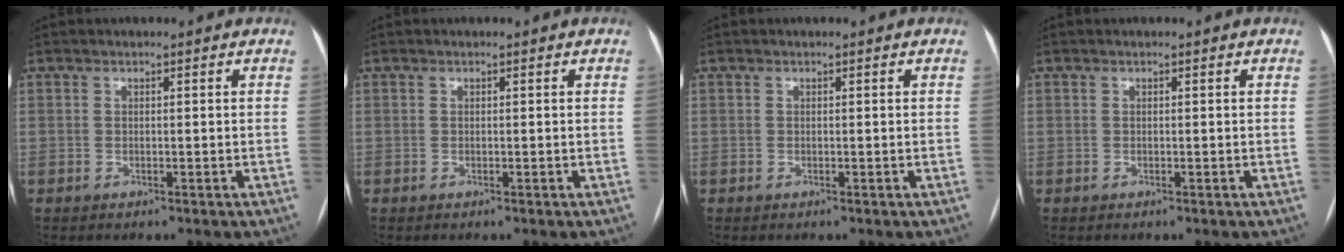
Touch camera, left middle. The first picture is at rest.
{"total": 0.0}
{"total": 0.0}
{"total": 0.0}